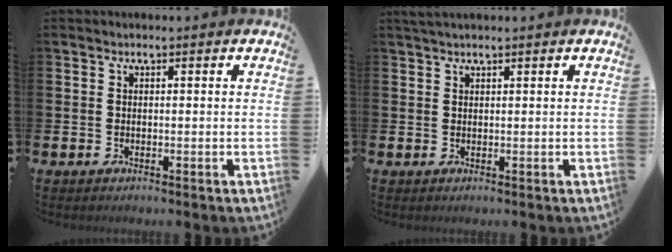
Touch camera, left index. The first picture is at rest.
{"total": 1.1, "force": [1.1, 0.0, 0.4], "torque": [-0.009, 0.000, 0.019]}